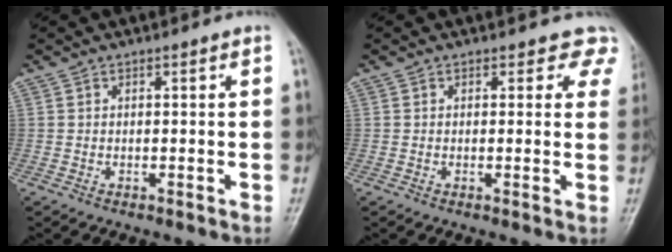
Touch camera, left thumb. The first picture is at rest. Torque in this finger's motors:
{"motor_torque": [-0.12, -0.11, 0.10, 0.08, 0.02]}